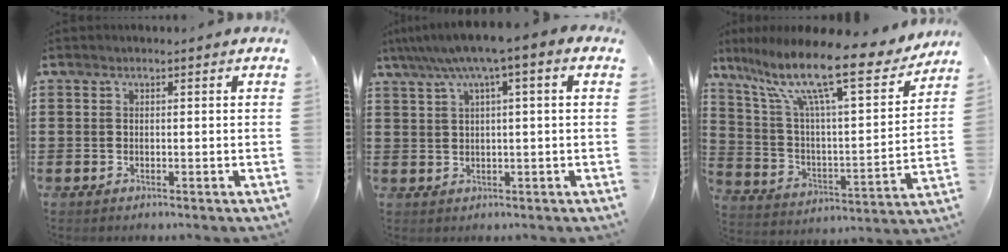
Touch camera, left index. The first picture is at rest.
{"total": 5.3, "force": [1.9, 0.1, 5.0], "torque": [-0.097, -0.004, 0.028]}
{"total": 16.0, "force": [11.7, 2.1, 10.7], "torque": [-0.226, -0.066, 0.191]}